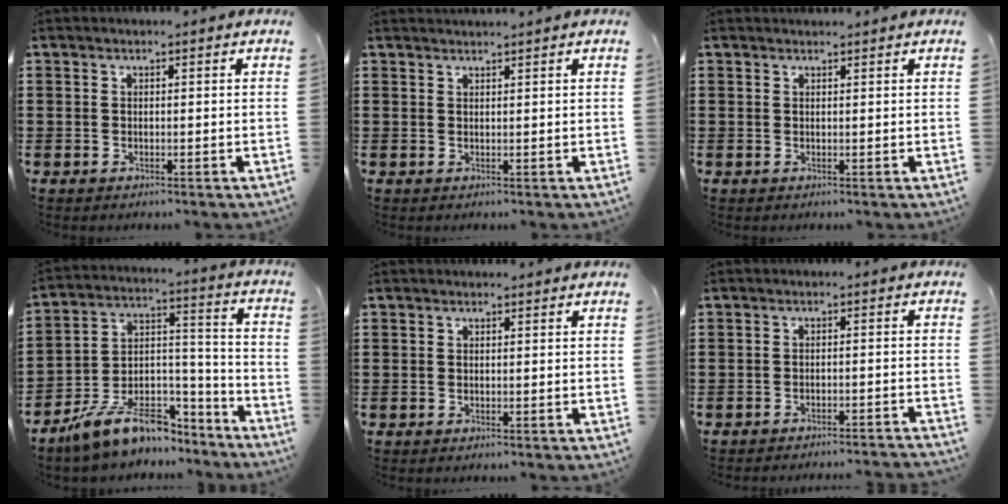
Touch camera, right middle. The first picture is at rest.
{"total": 1.2, "force": [1.2, -0.3, 0.1], "torque": [-0.002, -0.003, 0.023]}
{"total": 0.8, "force": [0.8, -0.1, 0.0], "torque": [-0.001, -0.001, 0.016]}
{"total": 9.9, "force": [-8.2, 4.1, 3.8], "torque": [-0.080, 0.019, -0.157]}
{"total": 0.0}
{"total": 2.0, "force": [-2.0, -0.3, 0.2], "torque": [-0.004, 0.004, -0.041]}